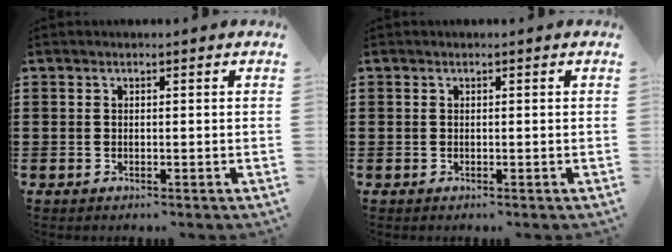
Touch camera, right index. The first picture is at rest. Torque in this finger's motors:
{"motor_torque": [0.00, 0.00, 0.01, 0.00]}